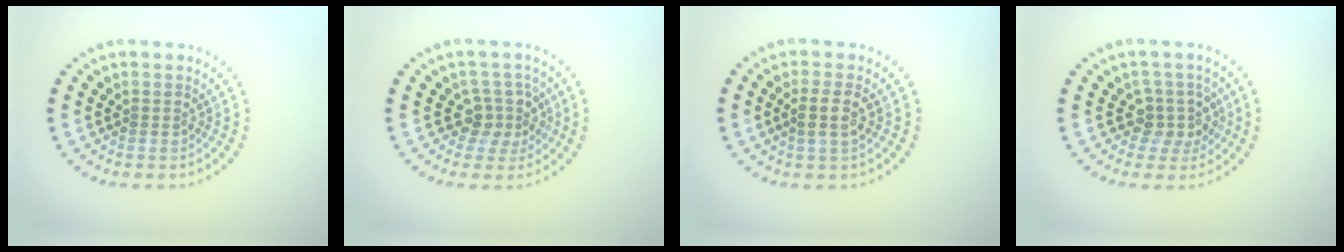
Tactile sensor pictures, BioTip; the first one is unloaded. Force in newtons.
{"total": 2.7, "press": 2.2, "slide": 1.6}
{"total": 2.0, "press": 1.8, "slide": 1.0}
{"total": 2.7, "press": 2.2, "slide": 1.6}